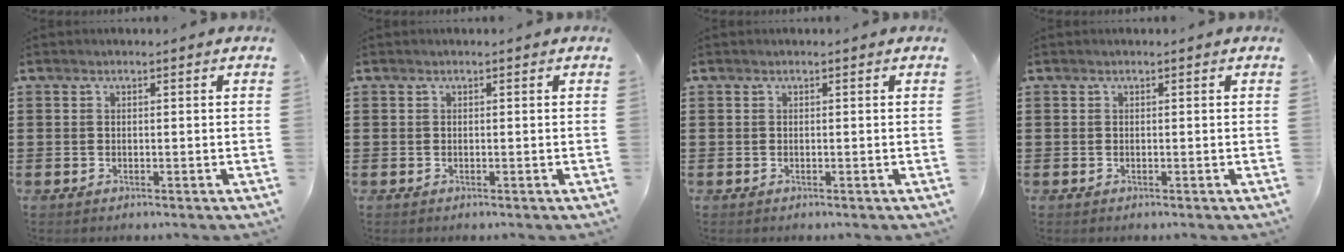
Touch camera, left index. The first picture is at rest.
{"total": 0.0}
{"total": 0.0}
{"total": 0.0}